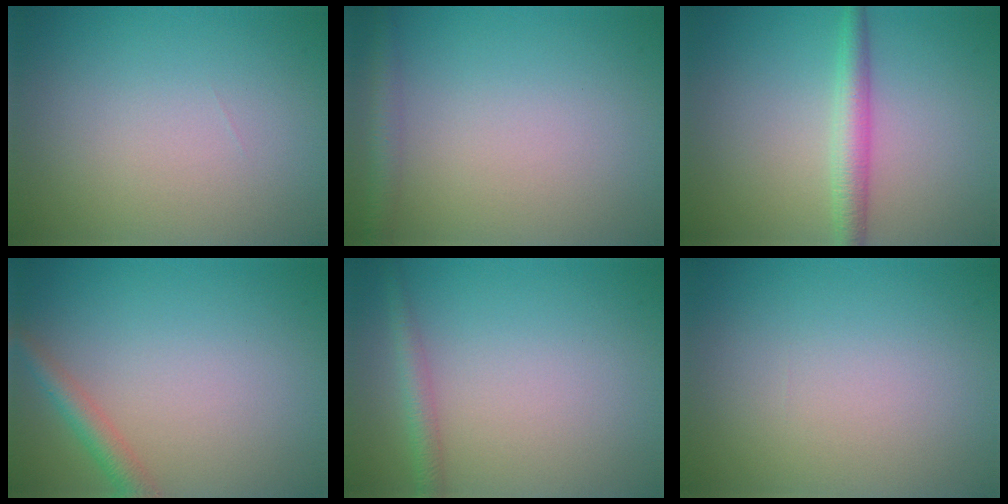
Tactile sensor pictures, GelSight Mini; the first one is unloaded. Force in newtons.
{"total": 2.1, "press": 2.1, "slide": 0.1}
{"total": 2.9, "press": 2.9, "slide": 0.1}
{"total": 2.3, "press": 2.3, "slide": 0.1}
{"total": 2.0, "press": 2.0, "slide": 0.1}
{"total": 0.0}